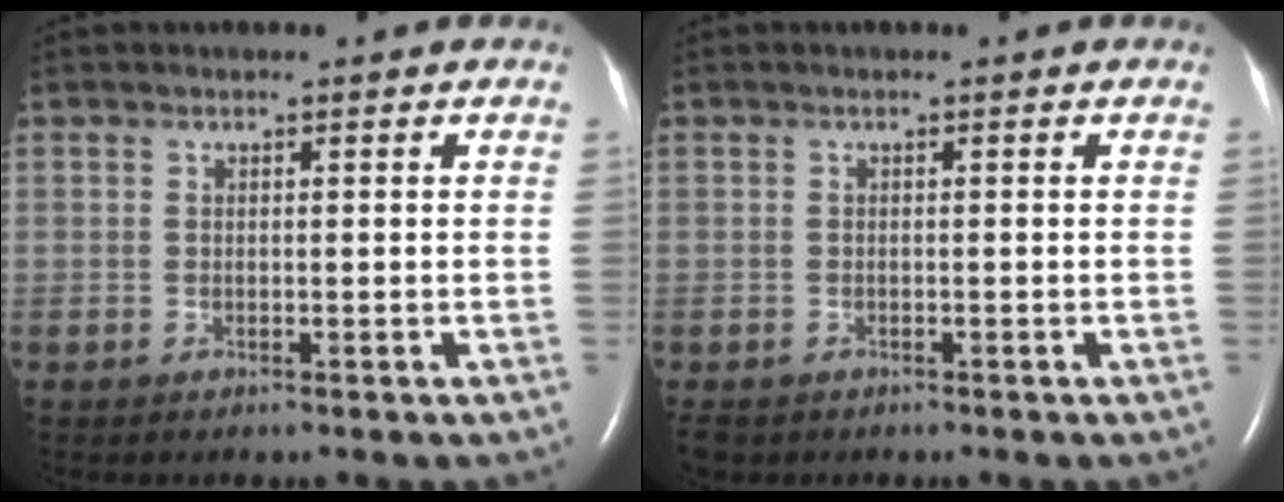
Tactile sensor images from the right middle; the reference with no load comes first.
{"total": 2.4, "force": [-1.8, 1.4, 0.8], "torque": [-0.018, -0.004, -0.026]}